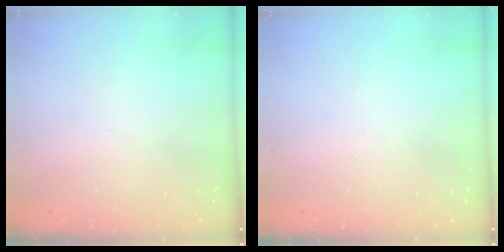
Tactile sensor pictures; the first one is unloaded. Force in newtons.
{"total": 0.0}